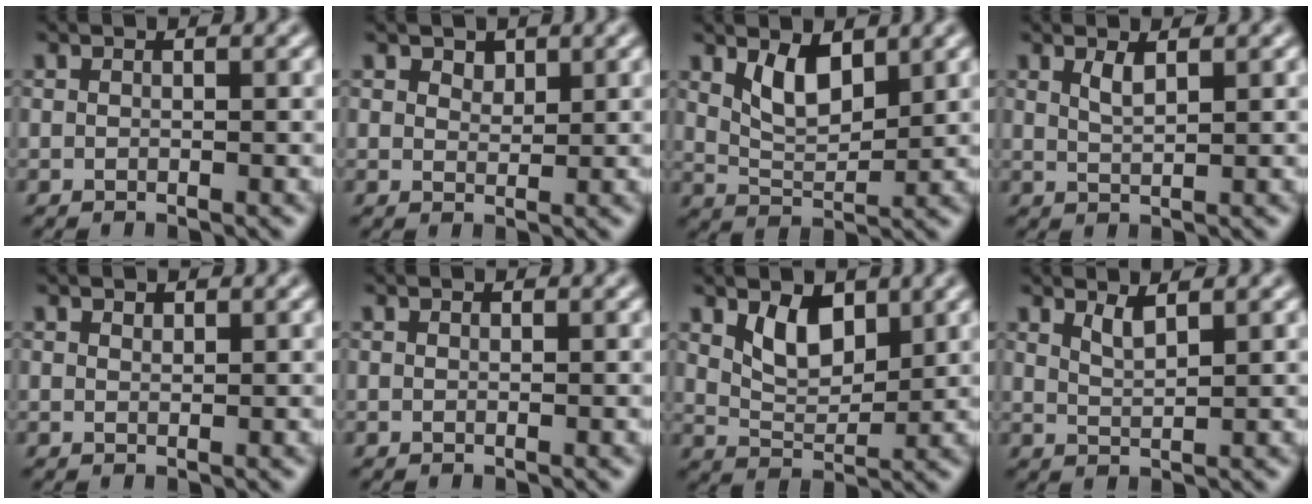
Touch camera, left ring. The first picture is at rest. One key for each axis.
{"total": 1.3, "fx": 0.9, "fy": 0.7, "fz": 0.4, "tx": -0.008, "ty": -0.003, "tz": 0.017}
{"total": 3.7, "fx": 2.0, "fy": 1.6, "fz": 2.7, "tx": -0.054, "ty": -0.007, "tz": 0.041}
{"total": 1.5, "fx": 0.9, "fy": 0.4, "fz": 1.1, "tx": -0.024, "ty": -0.002, "tz": 0.019}
{"total": 0.6, "fx": 0.5, "fy": 0.2, "fz": 0.1, "tx": -0.003, "ty": -0.002, "tz": 0.012}
{"total": 0.0}
{"total": 3.7, "fx": 1.9, "fy": 2.0, "fz": 2.4, "tx": -0.051, "ty": -0.007, "tz": 0.036}
{"total": 1.8, "fx": 1.2, "fy": 0.5, "fz": 1.1, "tx": -0.020, "ty": -0.004, "tz": 0.024}